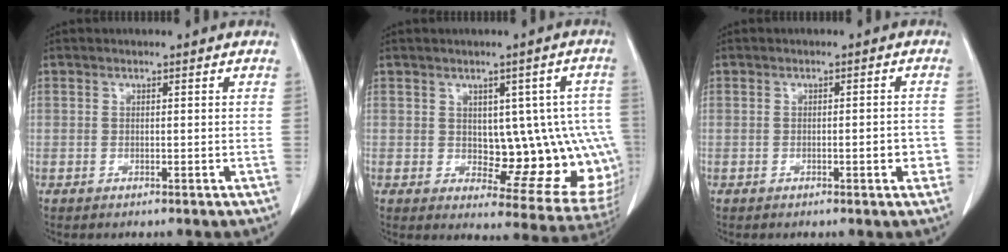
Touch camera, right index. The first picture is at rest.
{"total": 12.8, "force": [0.2, 5.9, 11.4], "torque": [-0.107, 0.014, 0.019]}
{"total": 2.5, "force": [-0.9, 0.7, 2.2], "torque": [-0.023, 0.003, -0.012]}